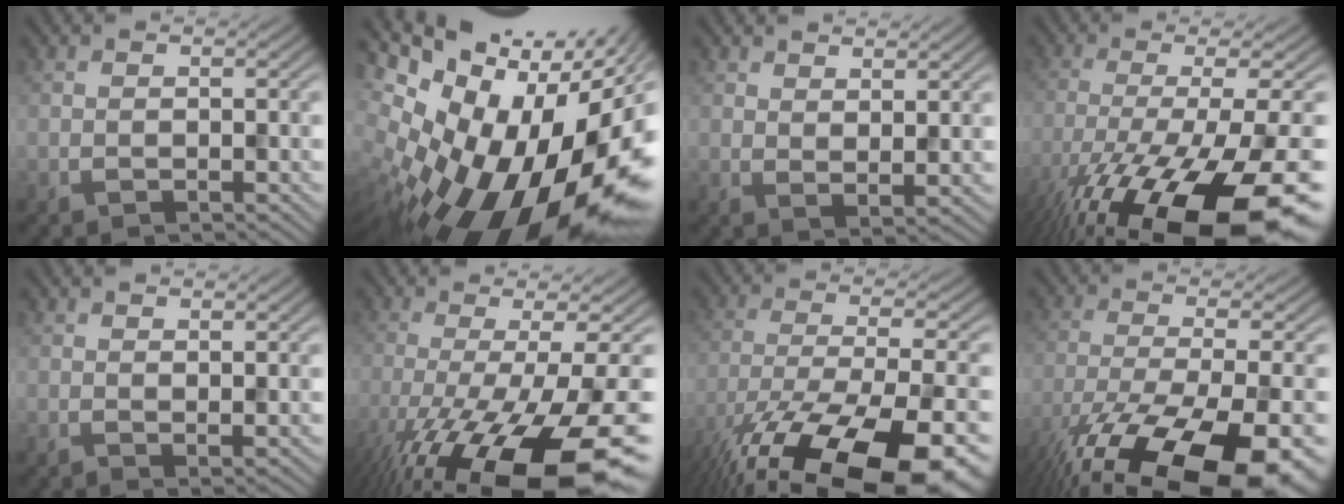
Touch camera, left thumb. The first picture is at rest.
{"total": 19.2, "force": [-3.4, 11.0, 15.4], "torque": [-0.243, -0.045, -0.033]}
{"total": 2.0, "force": [2.0, 0.2, 0.5], "torque": [-0.015, -0.009, 0.050]}
{"total": 18.5, "force": [-11.0, 4.7, 14.1], "torque": [-0.230, -0.029, -0.164]}
{"total": 0.9, "force": [0.8, 0.1, 0.4], "torque": [-0.001, 0.002, 0.023]}
{"total": 17.7, "force": [-8.6, 4.4, 14.8], "torque": [-0.229, -0.034, -0.125]}
{"total": 18.2, "force": [-13.2, 5.8, 11.1], "torque": [-0.184, -0.055, -0.187]}
{"total": 17.1, "force": [-11.7, 5.3, 11.4], "torque": [-0.214, -0.063, -0.162]}